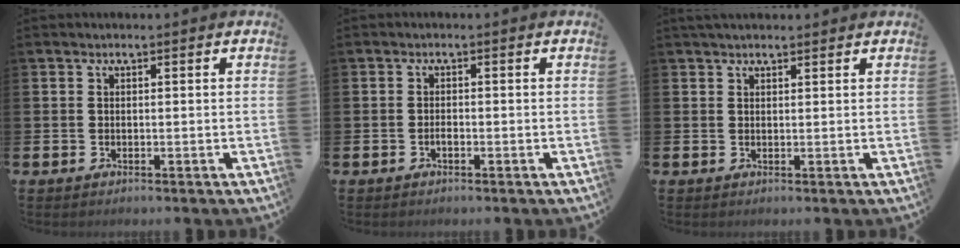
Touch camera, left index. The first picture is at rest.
{"total": 0.9, "force": [-0.5, 0.4, 0.7], "torque": [-0.017, -0.001, -0.008]}
{"total": 1.6, "force": [1.5, 0.4, 0.5], "torque": [0.002, -0.001, 0.025]}